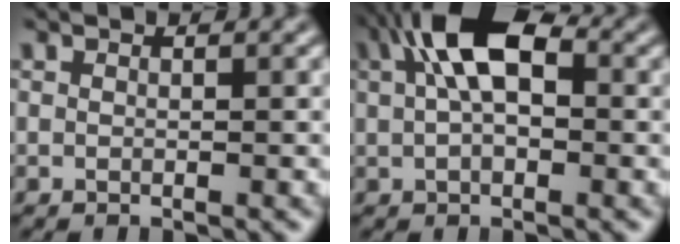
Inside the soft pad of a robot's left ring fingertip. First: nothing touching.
{"total": 7.0, "force": [1.7, 3.6, 5.8], "torque": [-0.105, 0.022, 0.022]}